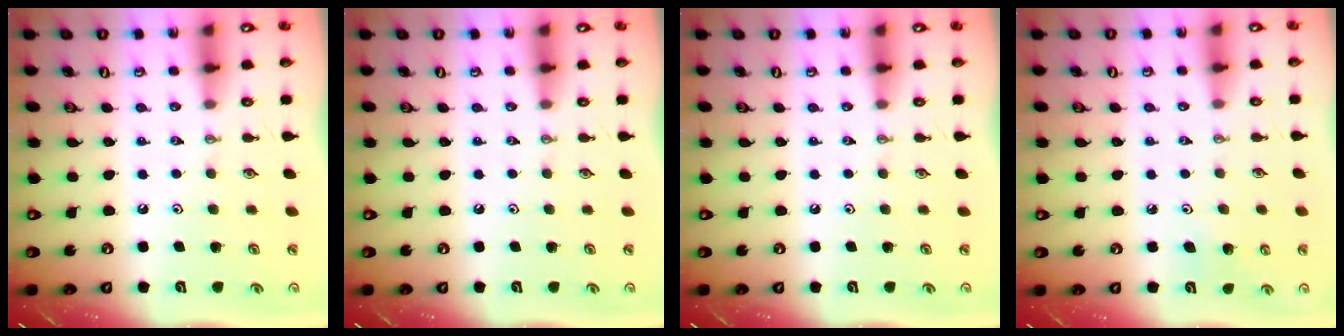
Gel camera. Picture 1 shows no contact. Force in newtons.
{"total": 0.0}
{"total": 0.0}
{"total": 4.6, "press": 4.4, "slide": 1.2}